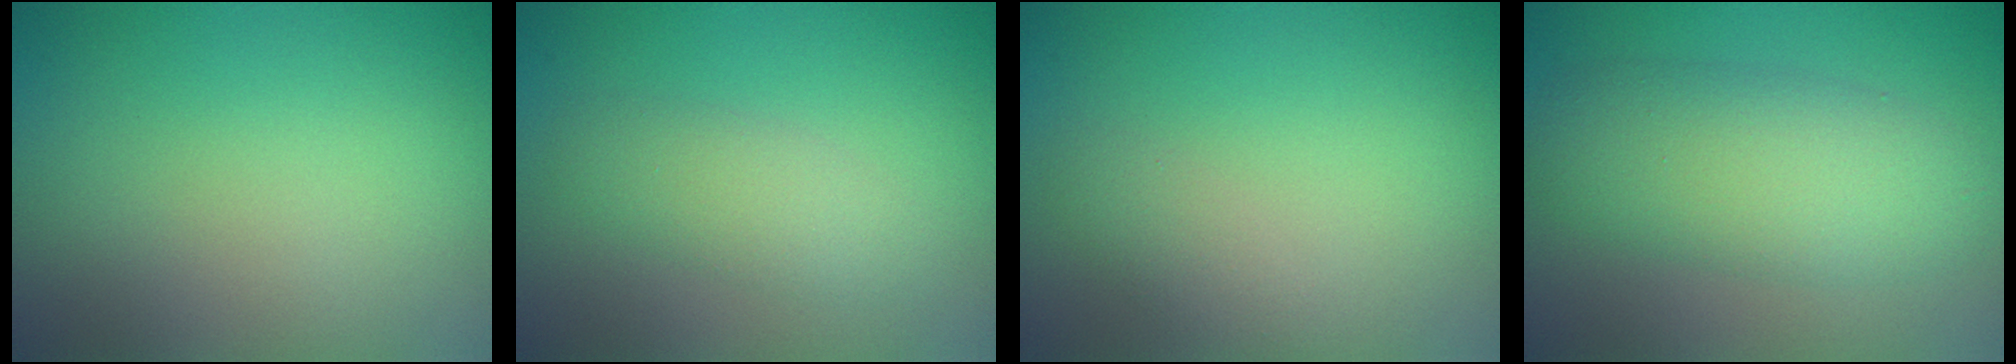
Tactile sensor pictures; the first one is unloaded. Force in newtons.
{"total": 2.5, "press": 2.5, "slide": 0.1}
{"total": 1.3, "press": 1.3, "slide": 0.1}
{"total": 6.0, "press": 6.0, "slide": 0.2}